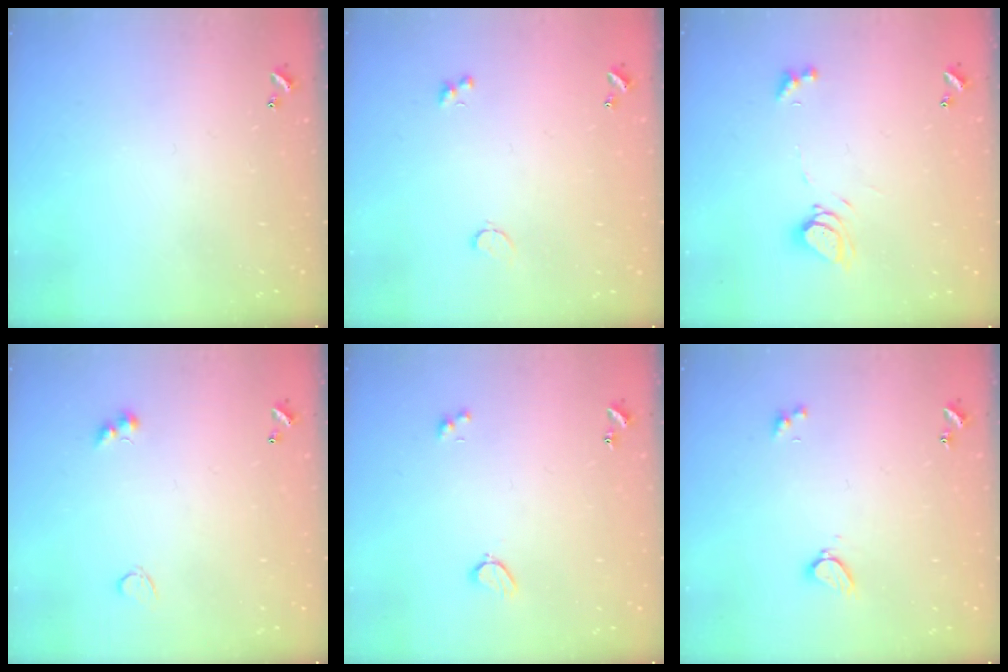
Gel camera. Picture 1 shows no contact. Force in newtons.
{"total": 1.3, "press": 1.2, "slide": 0.6}
{"total": 7.1, "press": 7.1, "slide": 0.8}
{"total": 3.8, "press": 3.8, "slide": 0.5}
{"total": 3.6, "press": 3.5, "slide": 0.8}
{"total": 2.3, "press": 2.3, "slide": 0.3}